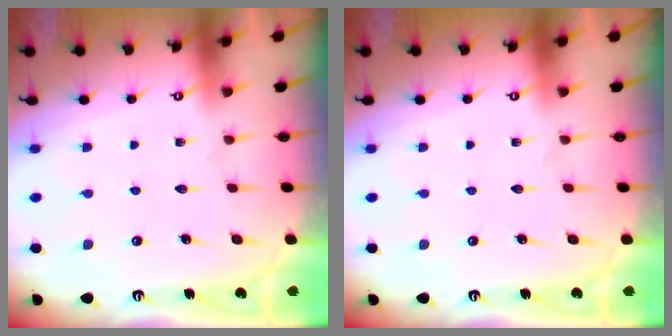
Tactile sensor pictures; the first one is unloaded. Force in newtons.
{"total": 0.0}